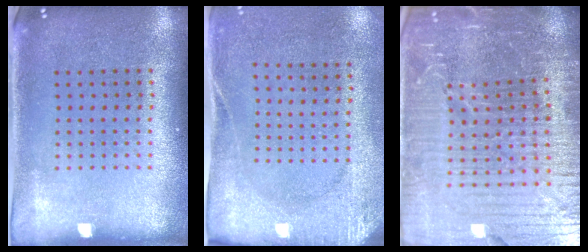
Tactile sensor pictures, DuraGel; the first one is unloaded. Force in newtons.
{"total": 2.7, "press": 2.1, "slide": 1.7}
{"total": 7.0, "press": 6.1, "slide": 3.4}